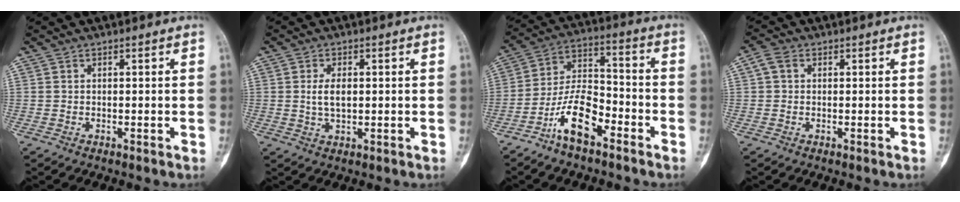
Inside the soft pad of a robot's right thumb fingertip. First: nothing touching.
{"total": 3.9, "force": [0.4, 2.0, 3.4], "torque": [-0.060, -0.002, 0.008]}
{"total": 11.5, "force": [-6.7, 4.9, 8.0], "torque": [-0.147, 0.060, -0.130]}
{"total": 2.5, "force": [0.6, 1.9, 1.5], "torque": [-0.032, 0.011, 0.011]}